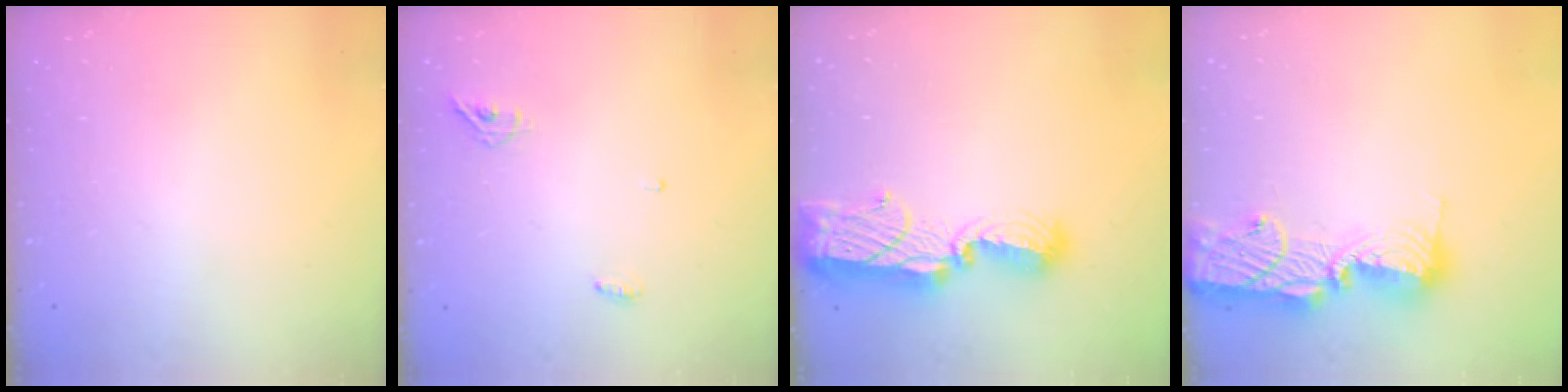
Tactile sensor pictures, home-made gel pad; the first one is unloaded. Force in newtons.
{"total": 4.9, "press": 4.8, "slide": 1.0}
{"total": 14.1, "press": 14.1, "slide": 0.7}
{"total": 16.6, "press": 16.1, "slide": 4.0}